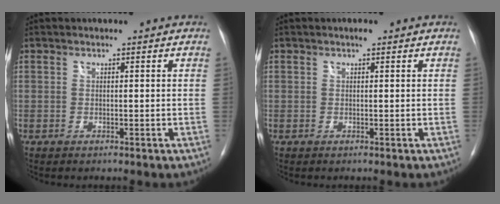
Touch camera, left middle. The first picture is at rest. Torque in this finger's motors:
{"motor_torque": [0.25, -0.38, 0.13, 0.02]}